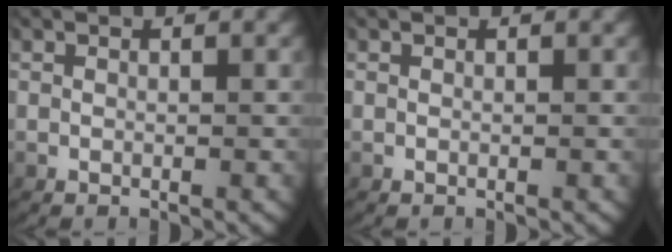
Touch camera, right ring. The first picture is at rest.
{"total": 0.0}